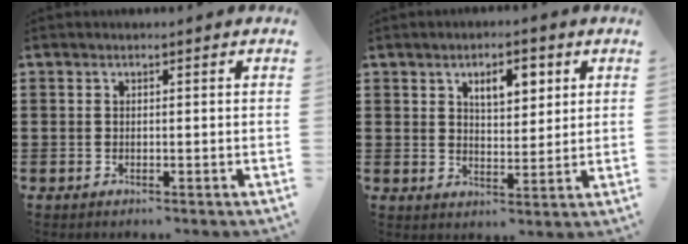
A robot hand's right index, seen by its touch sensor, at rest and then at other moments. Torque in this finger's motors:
{"motor_torque": [0.91, 0.21, 0.46, 0.06]}